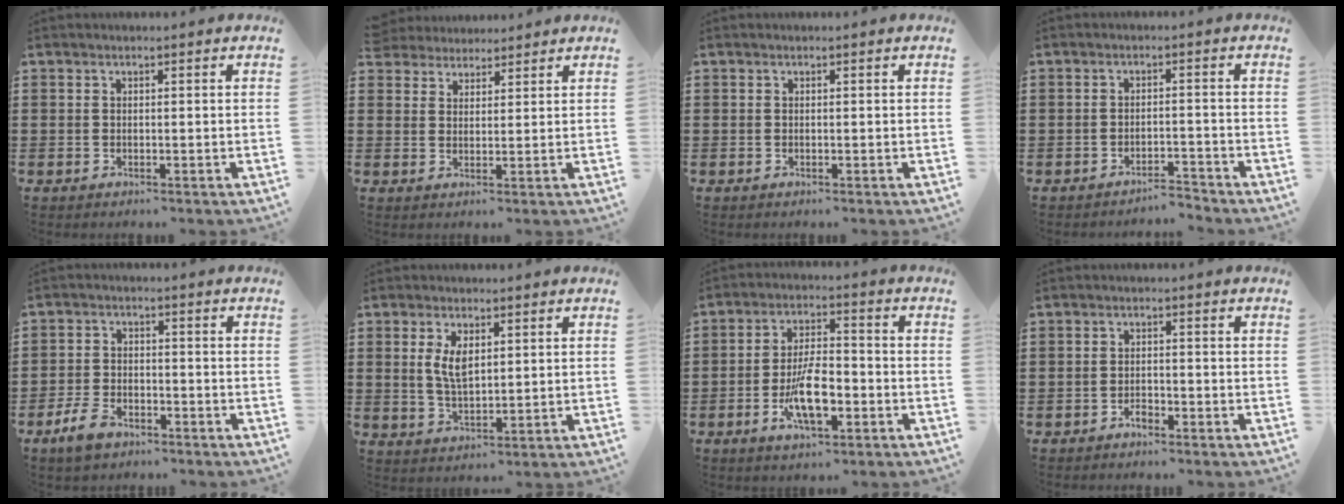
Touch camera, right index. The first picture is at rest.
{"total": 3.2, "force": [2.8, 1.3, -0.6], "torque": [0.000, 0.004, 0.056]}
{"total": 0.0}
{"total": 2.9, "force": [-2.9, 0.1, 0.3], "torque": [-0.010, 0.001, -0.061]}
{"total": 4.5, "force": [-3.3, 2.2, 2.2], "torque": [-0.052, 0.009, -0.066]}
{"total": 4.6, "force": [1.3, 2.1, 3.9], "torque": [-0.083, 0.006, 0.021]}
{"total": 9.0, "force": [-3.1, 3.6, 7.6], "torque": [-0.156, -0.005, -0.057]}
{"total": 1.6, "force": [-1.3, 0.6, 0.6], "torque": [-0.015, -0.001, -0.027]}